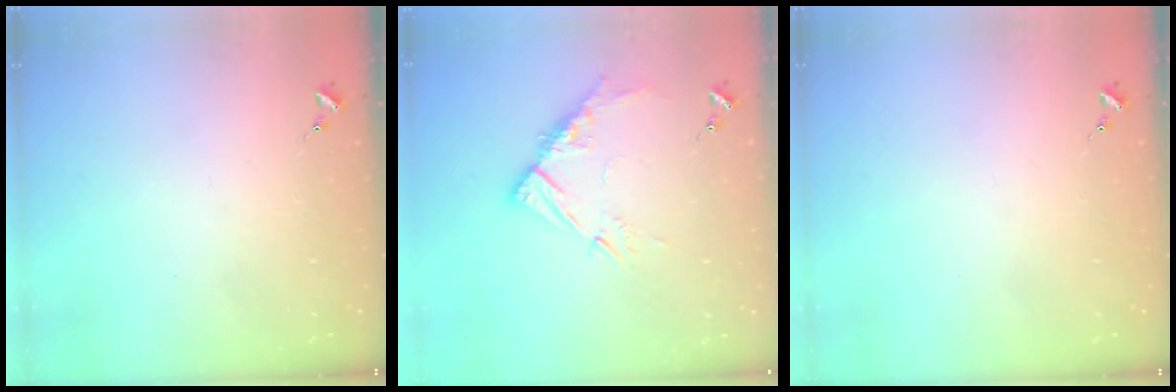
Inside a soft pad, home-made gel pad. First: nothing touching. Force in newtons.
{"total": 10.7, "press": 10.7, "slide": 0.9}
{"total": 0.0}